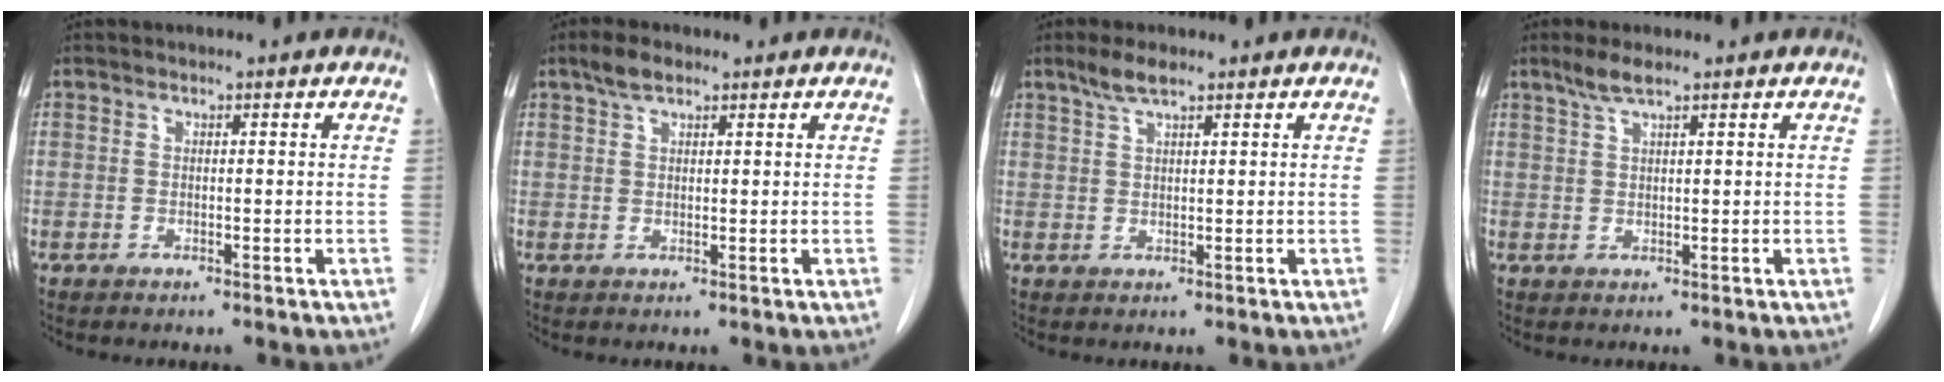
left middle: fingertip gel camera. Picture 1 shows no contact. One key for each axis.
{"total": 2.9, "fx": 2.1, "fy": 1.0, "fz": 1.7, "tx": -0.040, "ty": 0.009, "tz": 0.040}
{"total": 3.3, "fx": 2.5, "fy": 0.4, "fz": 2.1, "tx": -0.050, "ty": 0.005, "tz": 0.052}
{"total": 2.9, "fx": 2.2, "fy": 0.1, "fz": 1.9, "tx": -0.049, "ty": 0.003, "tz": 0.047}